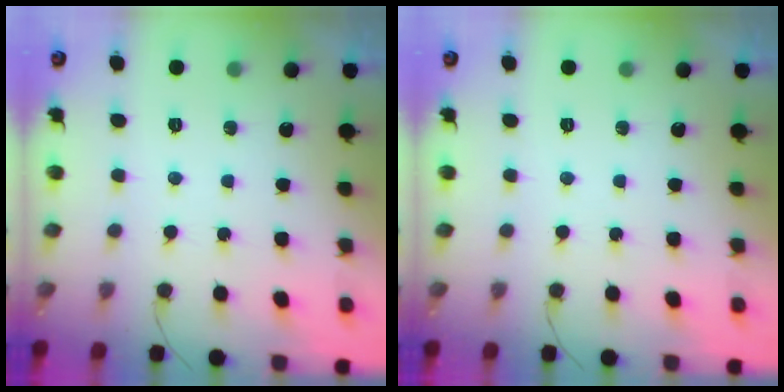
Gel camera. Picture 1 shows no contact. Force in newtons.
{"total": 0.0}